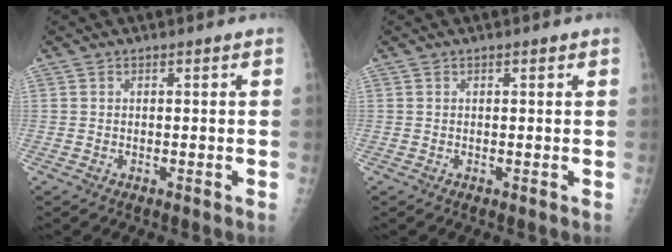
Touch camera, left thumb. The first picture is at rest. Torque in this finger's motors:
{"motor_torque": [0.00, 0.17, -0.29, 0.03, 0.00]}